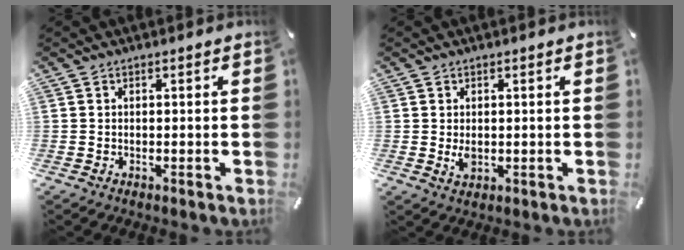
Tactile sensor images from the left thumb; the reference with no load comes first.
{"total": 2.4, "force": [0.1, 1.6, 1.7], "torque": [-0.031, -0.004, -0.001]}